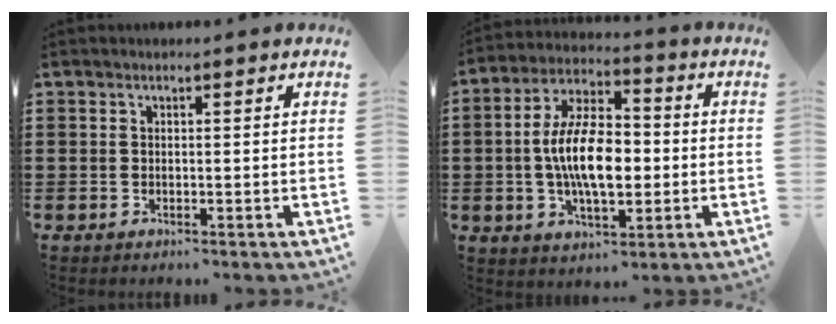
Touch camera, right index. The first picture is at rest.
{"total": 11.2, "force": [-0.9, 5.4, 9.8], "torque": [-0.202, 0.000, -0.021]}